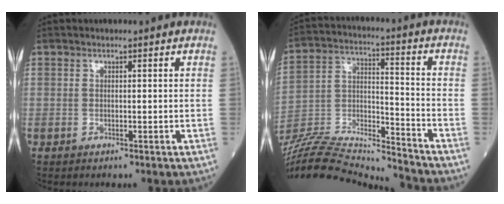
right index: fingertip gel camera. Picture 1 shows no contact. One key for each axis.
{"total": 20.8, "fx": -19.9, "fy": -0.3, "fz": 6.0, "tx": -0.131, "ty": 0.000, "tz": -0.340}